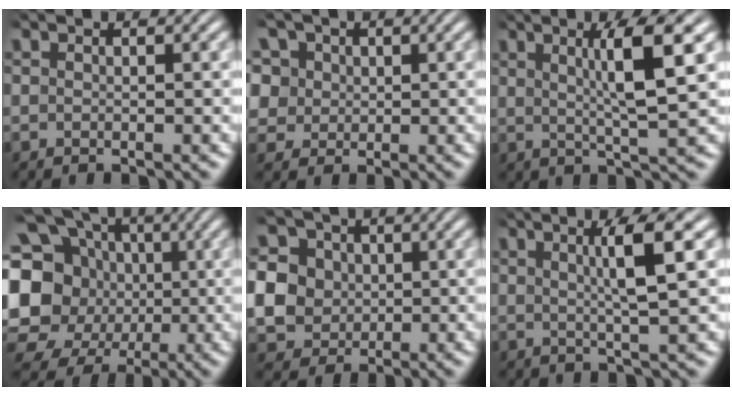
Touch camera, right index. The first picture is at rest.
{"total": 8.3, "force": [1.5, 7.3, 3.6], "torque": [-0.103, -0.023, 0.030]}
{"total": 5.5, "force": [2.3, 0.1, 5.1], "torque": [-0.077, 0.006, 0.039]}
{"total": 17.0, "force": [1.5, 14.6, 8.6], "torque": [-0.186, -0.035, 0.020]}
{"total": 14.1, "force": [0.0, 13.2, 5.0], "torque": [-0.150, -0.045, -0.003]}
{"total": 4.3, "force": [2.0, -0.2, 3.9], "torque": [-0.055, 0.008, 0.034]}